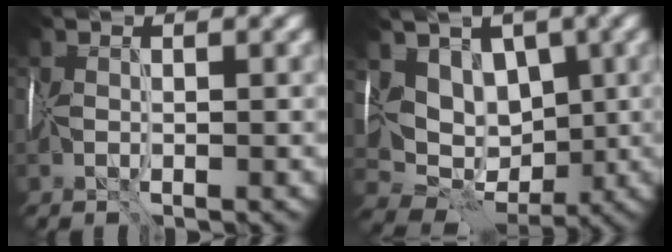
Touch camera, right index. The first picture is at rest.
{"total": 6.9, "force": [2.5, 5.3, 3.5], "torque": [-0.038, 0.001, 0.042]}